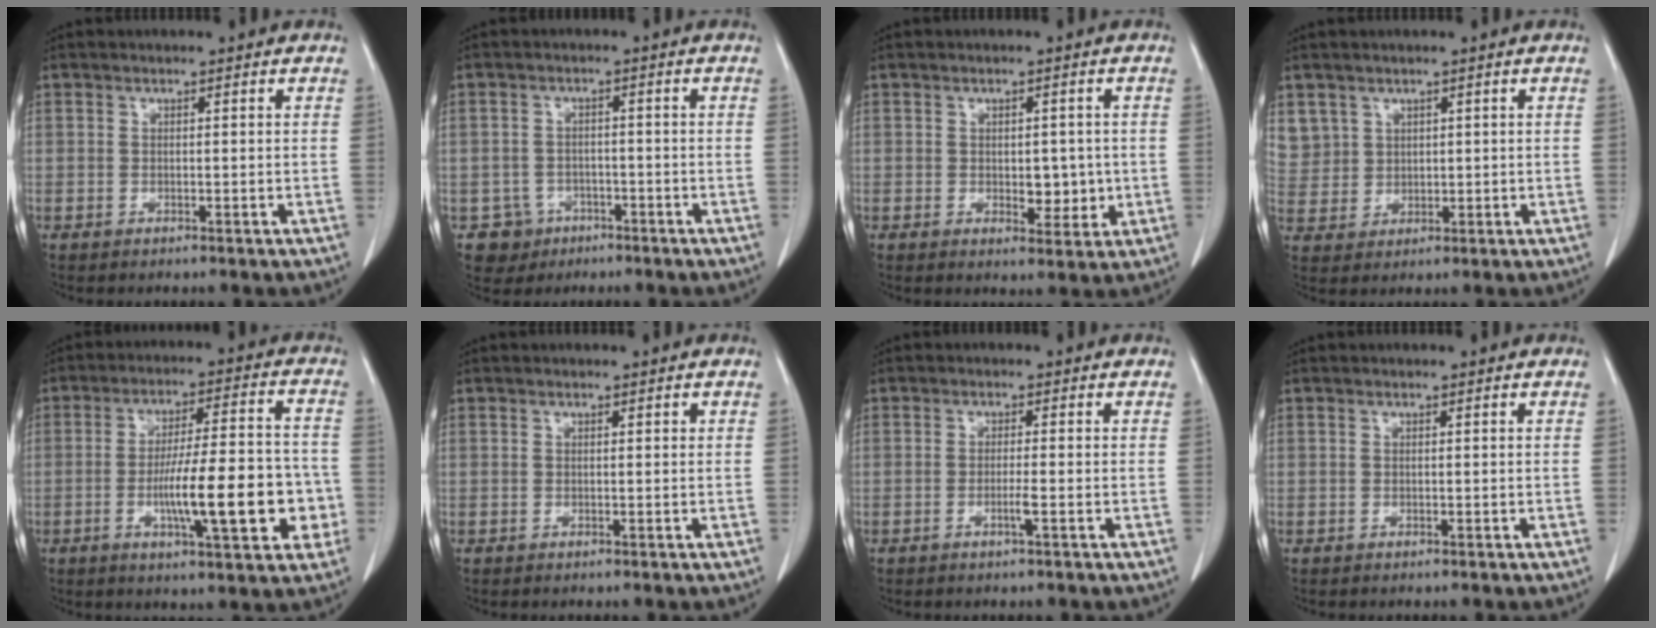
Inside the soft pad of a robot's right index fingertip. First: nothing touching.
{"total": 4.7, "force": [-2.3, 4.1, -0.1], "torque": [0.004, 0.012, -0.034]}
{"total": 4.6, "force": [-0.5, 2.6, 3.8], "torque": [-0.042, -0.003, 0.001]}
{"total": 6.7, "force": [3.2, 5.9, 0.4], "torque": [-0.014, 0.013, 0.079]}
{"total": 15.1, "force": [-3.9, 2.9, 14.3], "torque": [-0.223, 0.014, -0.056]}
{"total": 0.0}
{"total": 1.9, "force": [-0.9, -0.3, 1.7], "torque": [-0.035, -0.002, -0.017]}
{"total": 0.0}